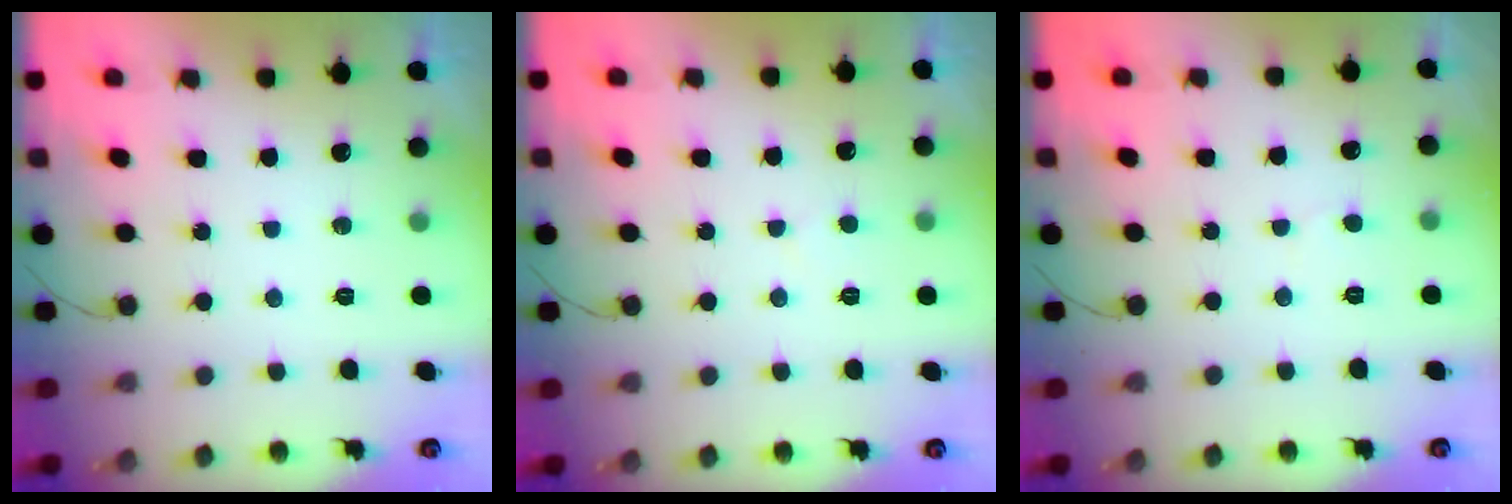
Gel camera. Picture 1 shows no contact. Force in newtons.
{"total": 1.4, "press": 1.3, "slide": 0.1}
{"total": 2.6, "press": 2.6, "slide": 0.2}